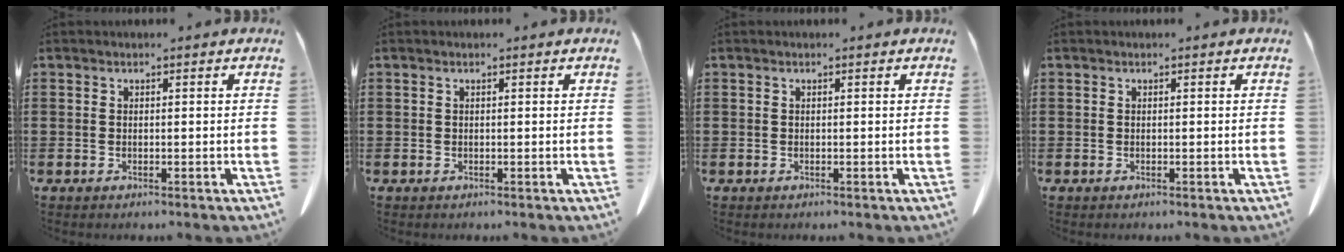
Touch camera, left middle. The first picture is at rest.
{"total": 0.0}
{"total": 0.0}
{"total": 0.0}